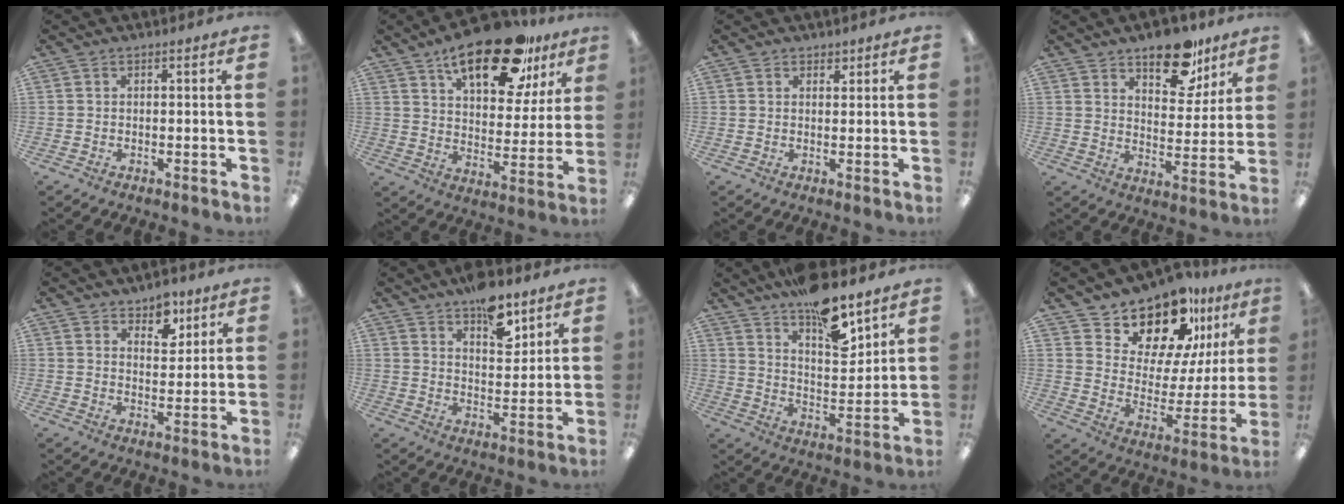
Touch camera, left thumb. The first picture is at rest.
{"total": 21.5, "force": [14.2, 8.9, 13.5], "torque": [-0.198, -0.073, 0.231]}
{"total": 1.7, "force": [1.4, 1.0, 0.3], "torque": [0.002, -0.004, 0.025]}
{"total": 14.9, "force": [10.6, 7.2, 7.7], "torque": [-0.094, -0.060, 0.184]}
{"total": 6.4, "force": [5.1, 3.5, 2.0], "torque": [-0.009, -0.034, 0.085]}
{"total": 9.6, "force": [7.1, 4.1, 5.1], "torque": [-0.064, -0.038, 0.119]}
{"total": 14.2, "force": [11.2, 4.3, 7.5], "torque": [-0.124, -0.071, 0.195]}
{"total": 17.0, "force": [14.3, 7.1, 5.7], "torque": [-0.105, -0.113, 0.256]}